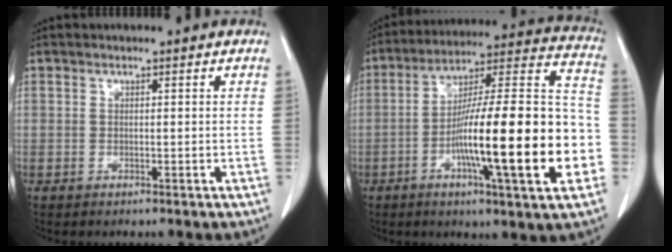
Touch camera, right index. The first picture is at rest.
{"total": 24.1, "force": [-6.4, 2.2, 23.1], "torque": [-0.312, 0.007, -0.101]}